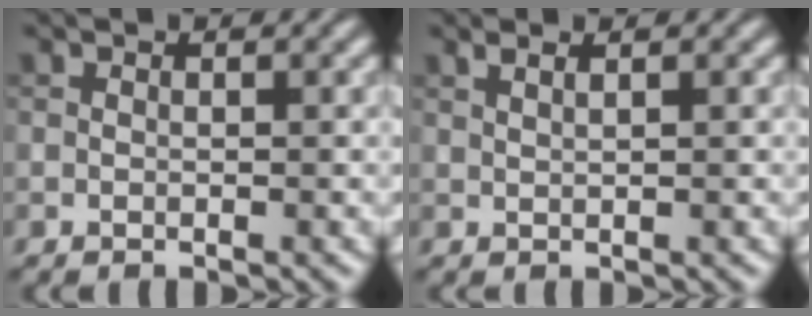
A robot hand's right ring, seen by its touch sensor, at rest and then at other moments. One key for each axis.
{"total": 1.6, "fx": 1.1, "fy": 0.6, "fz": 1.0, "tx": -0.003, "ty": -0.004, "tz": 0.007}